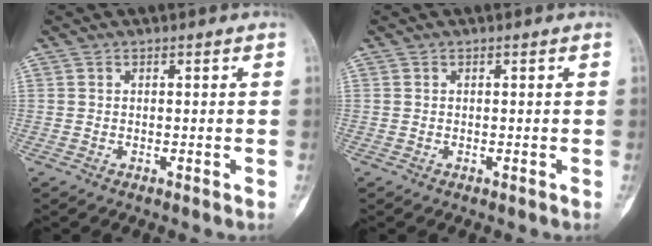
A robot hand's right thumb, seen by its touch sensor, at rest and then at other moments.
{"total": 0.0}